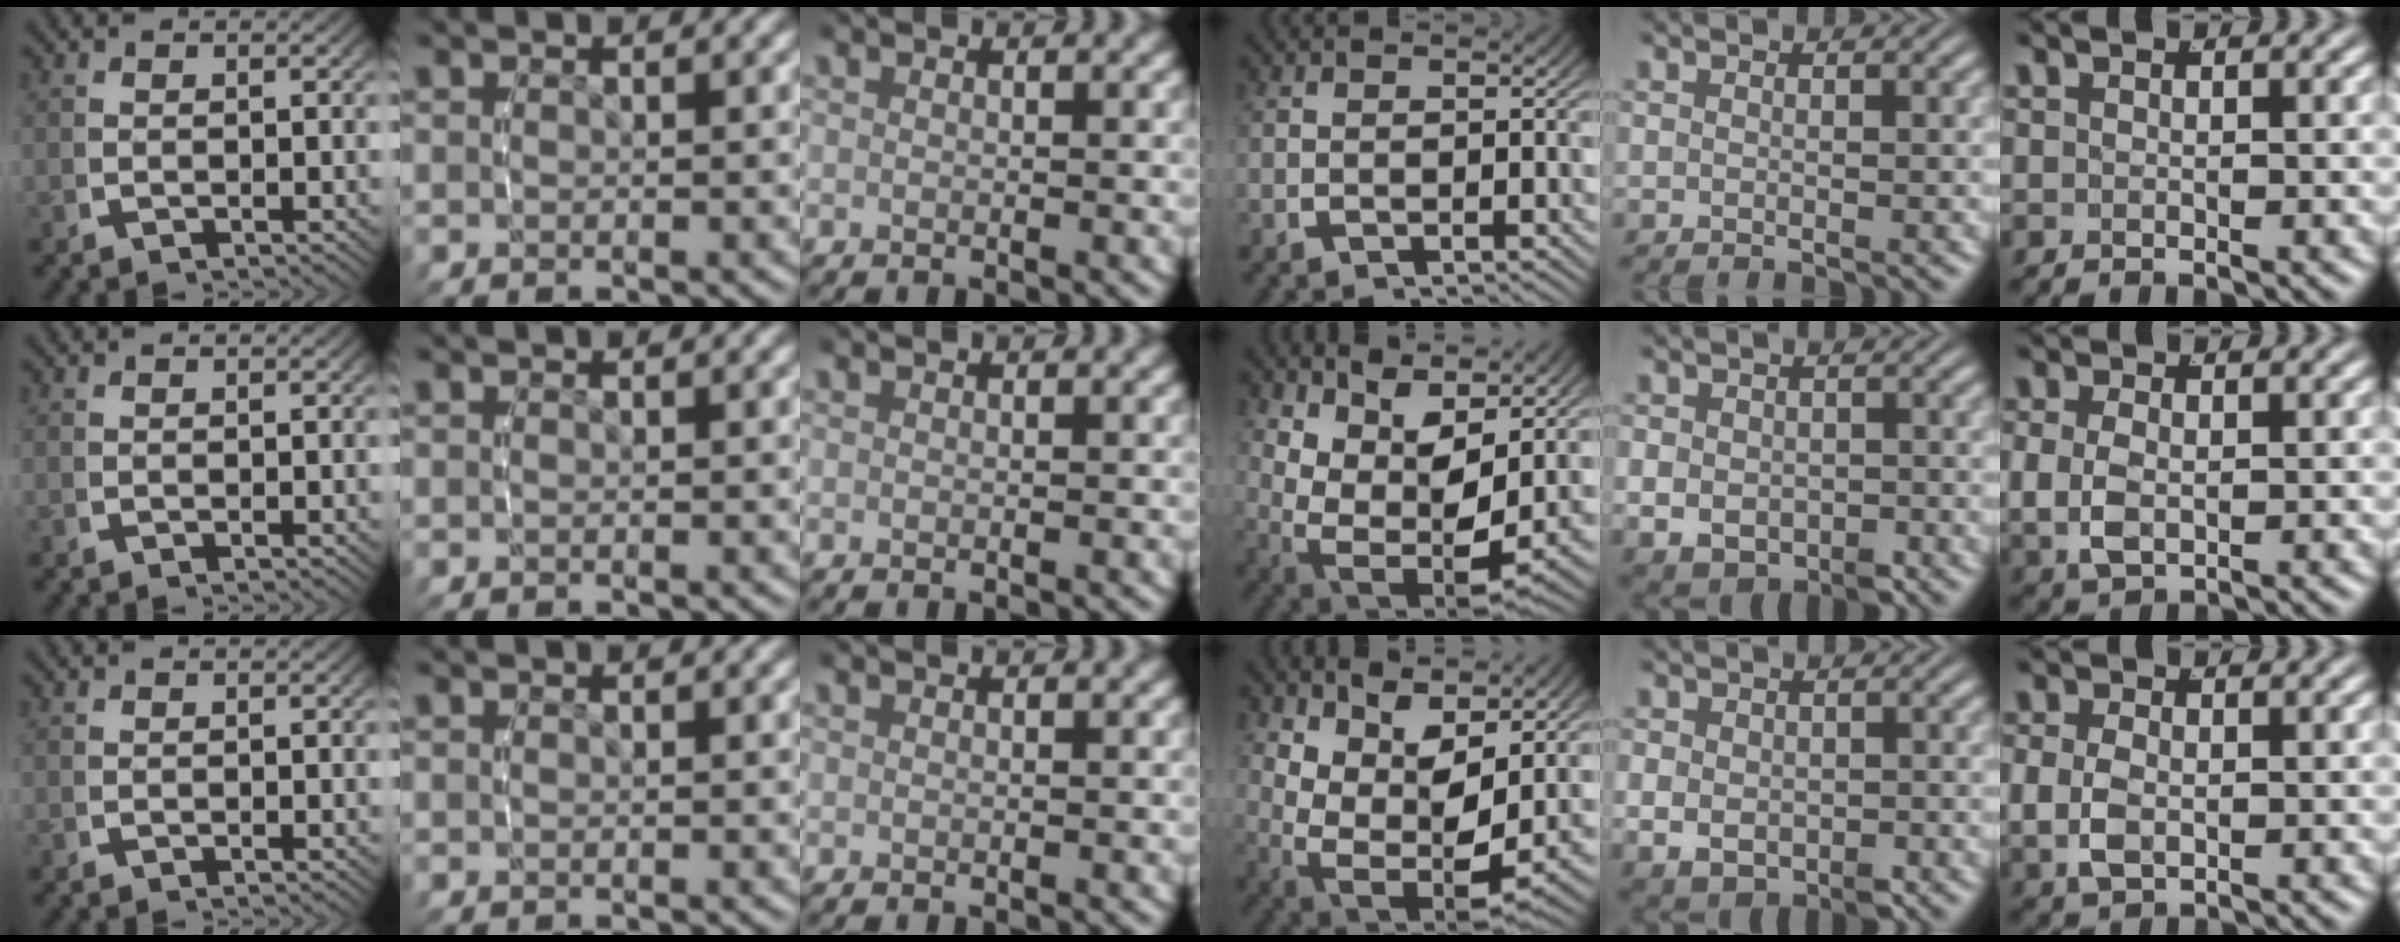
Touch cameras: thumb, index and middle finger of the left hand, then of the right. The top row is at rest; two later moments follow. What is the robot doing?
{"motion": "lift_and_place", "object": "air blower"}